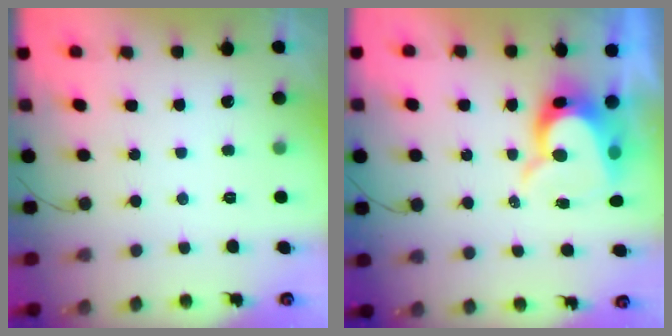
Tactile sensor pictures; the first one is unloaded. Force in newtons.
{"total": 10.3, "press": 10.3, "slide": 0.9}